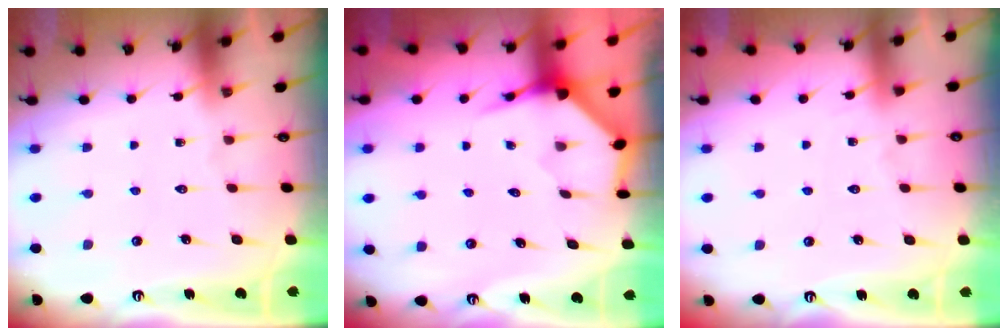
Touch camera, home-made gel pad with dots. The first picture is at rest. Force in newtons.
{"total": 3.9, "press": 3.9, "slide": 0.5}
{"total": 3.7, "press": 3.6, "slide": 0.5}